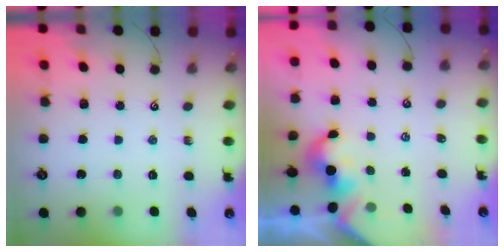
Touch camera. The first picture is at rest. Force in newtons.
{"total": 2.4, "press": 2.4, "slide": 0.3}